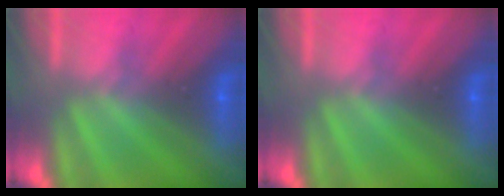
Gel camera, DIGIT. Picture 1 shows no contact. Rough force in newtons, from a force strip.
{"total": 0.0}